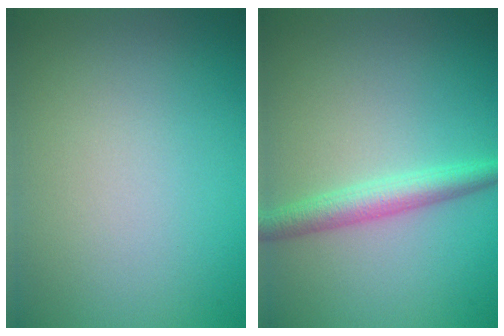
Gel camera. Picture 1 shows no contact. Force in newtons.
{"total": 2.9, "press": 2.9, "slide": 0.1}